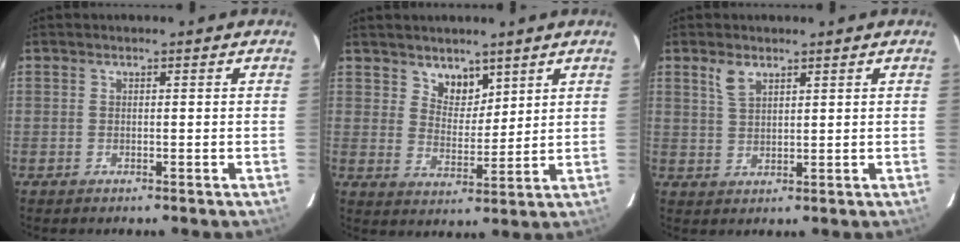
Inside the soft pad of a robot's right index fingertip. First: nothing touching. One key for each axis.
{"total": 5.4, "fx": 4.0, "fy": 3.4, "fz": 1.5, "tx": -0.013, "ty": 0.002, "tz": 0.074}
{"total": 3.5, "fx": 2.2, "fy": 1.7, "fz": 2.1, "tx": -0.041, "ty": 0.004, "tz": 0.047}